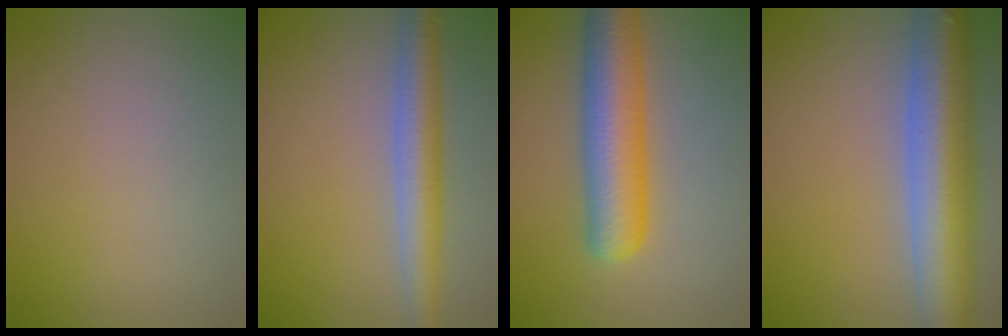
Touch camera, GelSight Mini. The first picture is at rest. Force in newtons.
{"total": 5.0, "press": 5.0, "slide": 0.1}
{"total": 7.9, "press": 7.9, "slide": 0.2}
{"total": 11.2, "press": 11.1, "slide": 0.6}